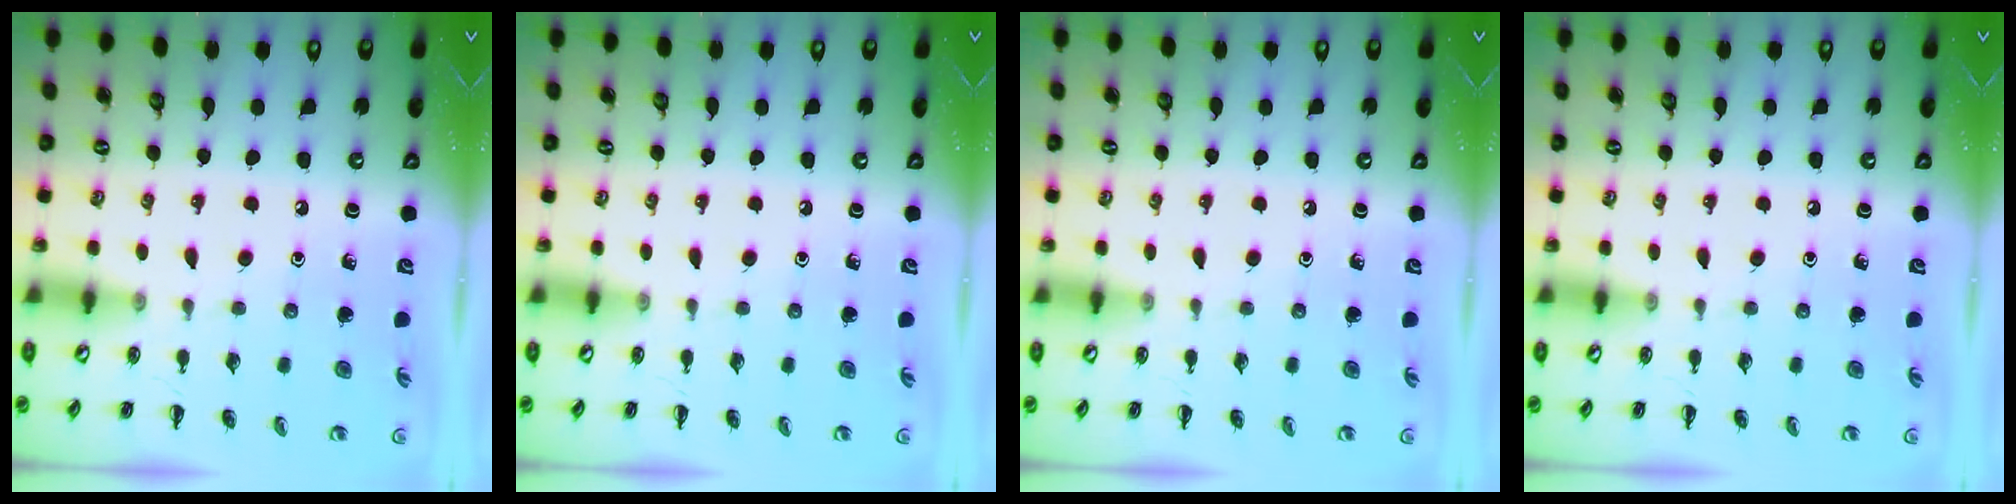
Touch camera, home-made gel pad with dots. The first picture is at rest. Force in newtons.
{"total": 0.0}
{"total": 0.0}
{"total": 0.0}